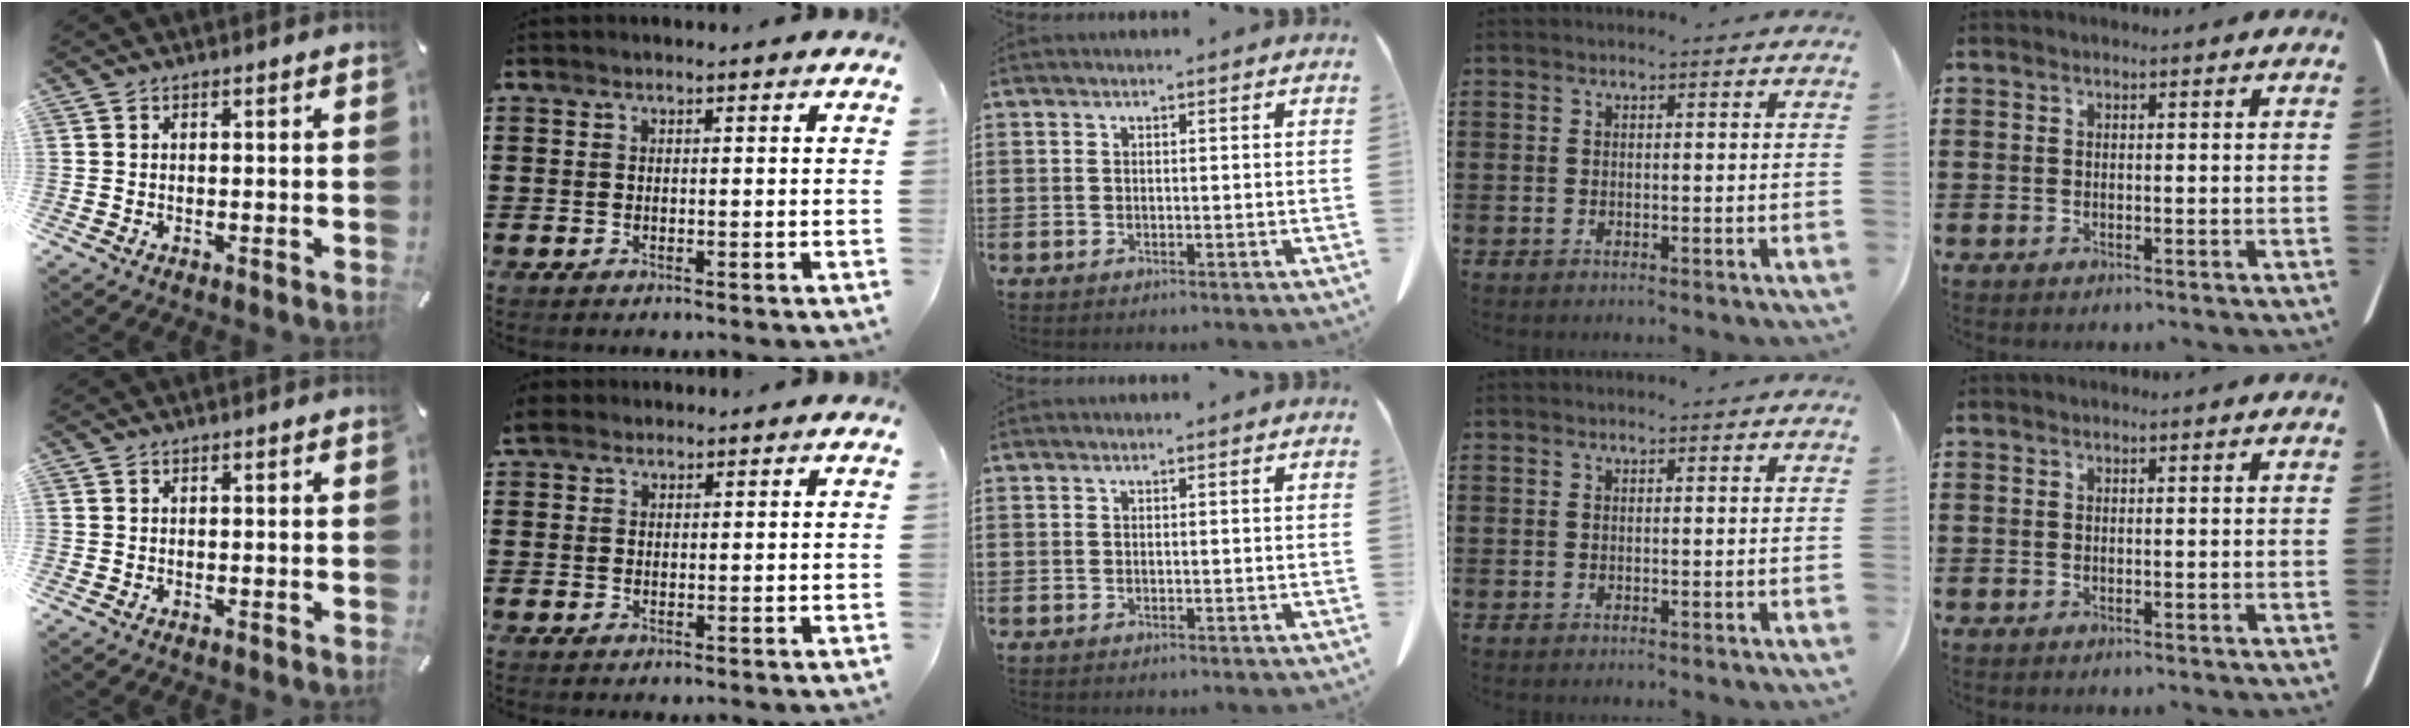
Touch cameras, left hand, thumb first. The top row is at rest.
{"index": {"total": 2.7, "force": [2.2, 1.4, 0.8], "torque": [-0.022, 0.008, 0.042]}}